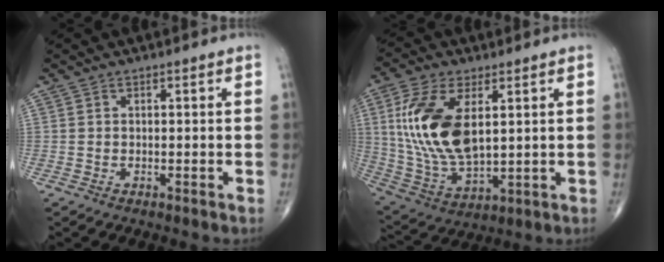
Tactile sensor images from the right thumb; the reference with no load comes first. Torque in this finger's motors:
{"motor_torque": [-0.42, 1.04, 1.30, 0.49, 0.23]}